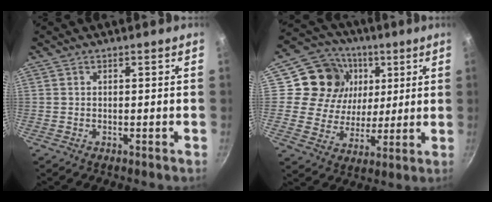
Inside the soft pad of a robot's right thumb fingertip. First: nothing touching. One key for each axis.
{"total": 15.3, "fx": 4.7, "fy": 13.3, "fz": 6.1, "tx": -0.075, "ty": -0.011, "tz": 0.073}